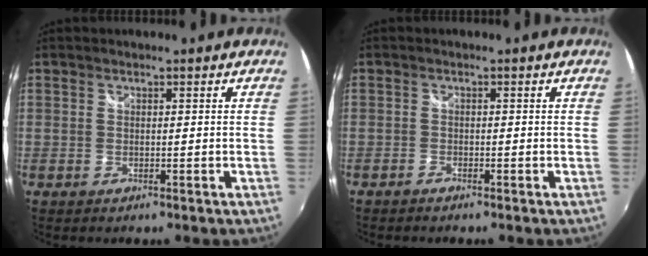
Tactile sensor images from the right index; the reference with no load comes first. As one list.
[{"total": 1.0, "force": [-0.9, 0.3, 0.2], "torque": [-0.009, -0.002, -0.020]}]